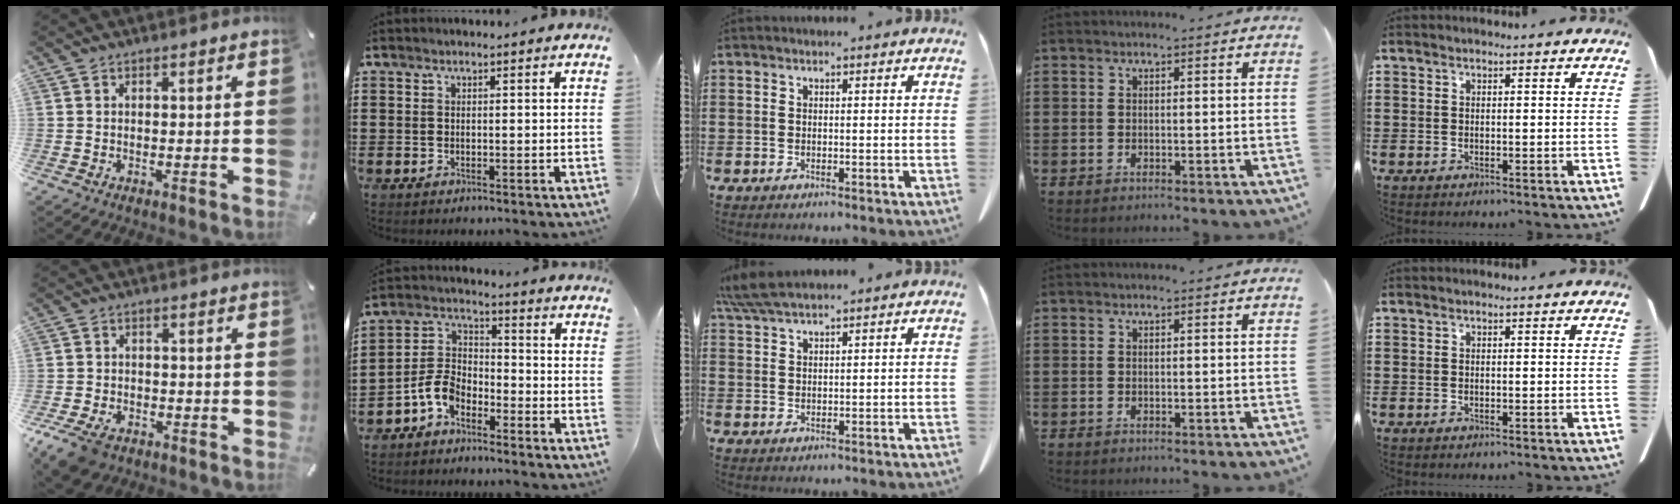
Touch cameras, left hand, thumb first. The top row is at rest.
{"thumb": {"total": 6.6, "force": [-4.1, 4.0, 3.3], "torque": [-0.081, 0.012, -0.078]}, "index": {"total": 6.8, "force": [-4.7, 3.6, 3.4], "torque": [-0.096, 0.002, -0.100]}, "middle": {"total": 4.5, "force": [3.8, 0.5, 2.4], "torque": [-0.058, -0.005, 0.073]}}